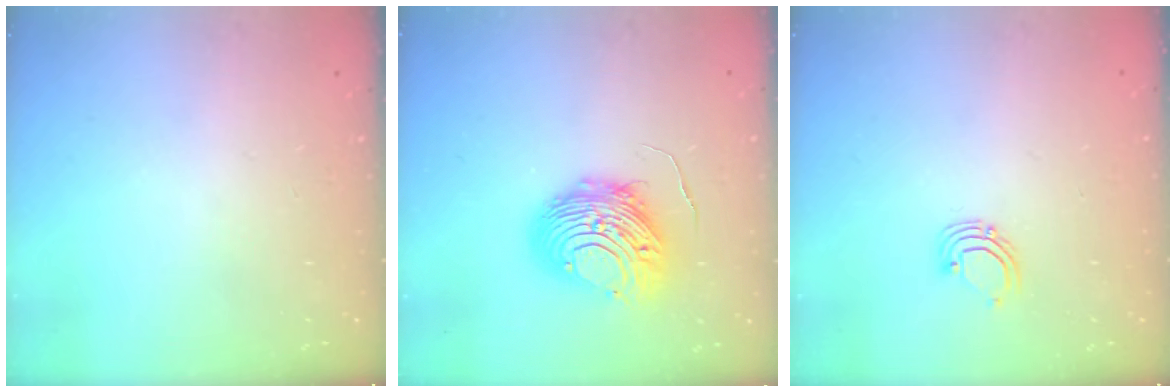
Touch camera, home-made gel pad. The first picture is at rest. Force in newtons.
{"total": 10.7, "press": 10.6, "slide": 1.1}
{"total": 3.4, "press": 3.4, "slide": 0.3}